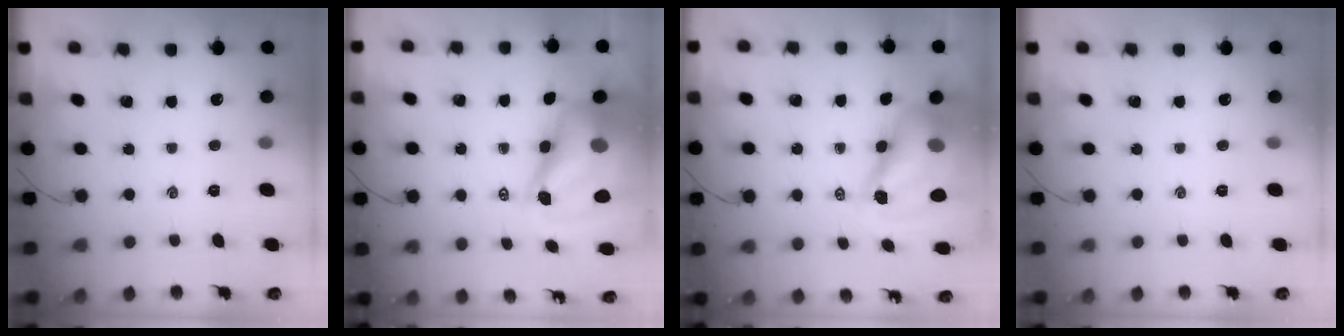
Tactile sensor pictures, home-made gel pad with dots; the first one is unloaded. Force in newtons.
{"total": 14.7, "press": 14.2, "slide": 3.9}
{"total": 13.3, "press": 12.8, "slide": 3.7}
{"total": 0.0}